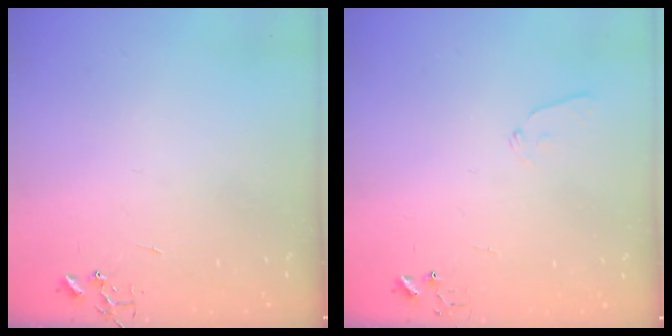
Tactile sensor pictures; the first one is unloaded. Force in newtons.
{"total": 5.6, "press": 5.6, "slide": 0.6}